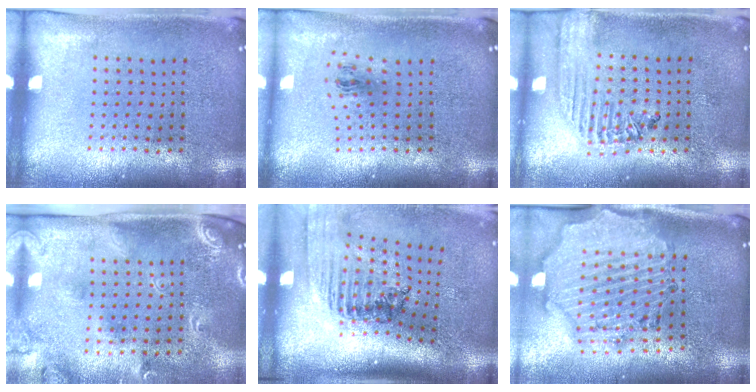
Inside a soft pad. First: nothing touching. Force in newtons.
{"total": 0.9, "press": 0.4, "slide": 0.9}
{"total": 1.8, "press": 1.7, "slide": 0.6}
{"total": 2.4, "press": 1.7, "slide": 1.7}
{"total": 1.7, "press": 1.4, "slide": 1.0}
{"total": 2.4, "press": 2.3, "slide": 0.7}